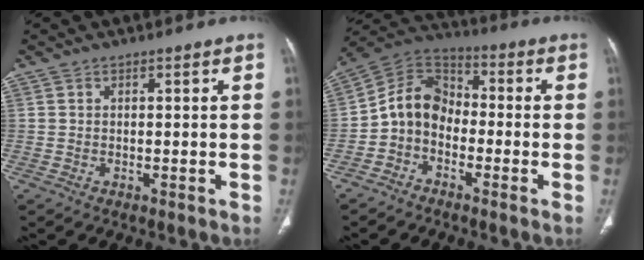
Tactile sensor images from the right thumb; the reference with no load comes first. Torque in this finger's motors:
{"motor_torque": [1.34, 1.12, 0.11, -0.28, 0.06]}